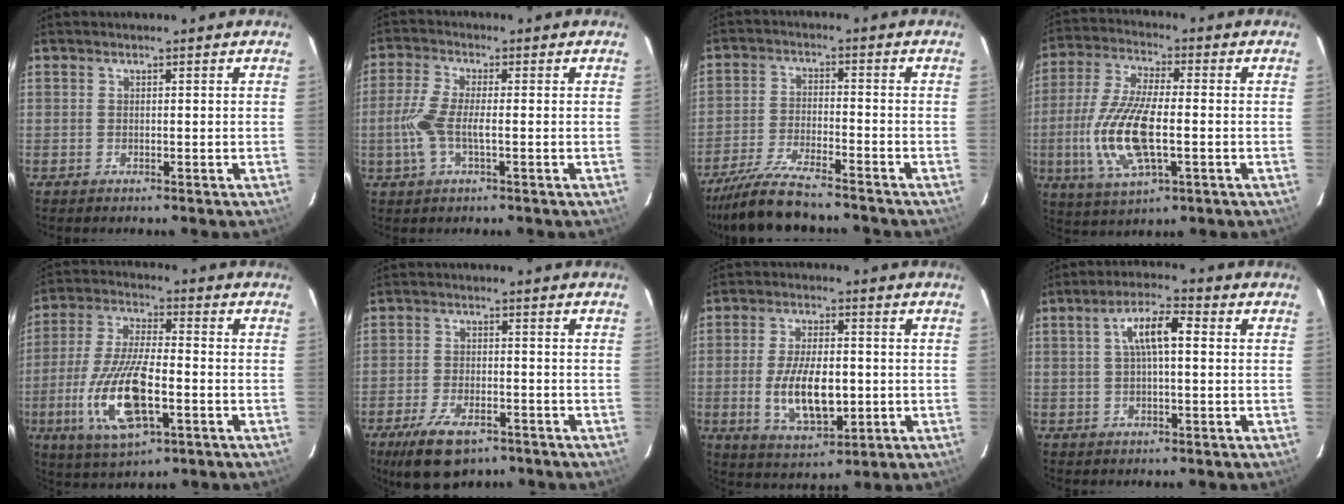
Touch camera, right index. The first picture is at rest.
{"total": 7.0, "force": [-1.3, 2.0, 6.5], "torque": [-0.148, 0.002, -0.027]}
{"total": 12.5, "force": [-11.2, 1.4, 5.2], "torque": [-0.127, -0.018, -0.197]}
{"total": 15.0, "force": [-2.9, 5.5, 13.7], "torque": [-0.292, -0.007, -0.056]}
{"total": 16.0, "force": [-4.9, 5.7, 14.1], "torque": [-0.302, -0.013, -0.090]}
{"total": 10.3, "force": [-6.8, 4.6, 6.2], "torque": [-0.141, -0.015, -0.113]}
{"total": 11.7, "force": [-1.8, 5.4, 10.3], "torque": [-0.200, -0.010, -0.023]}
{"total": 6.7, "force": [1.0, 2.1, 6.2], "torque": [-0.118, 0.019, 0.018]}